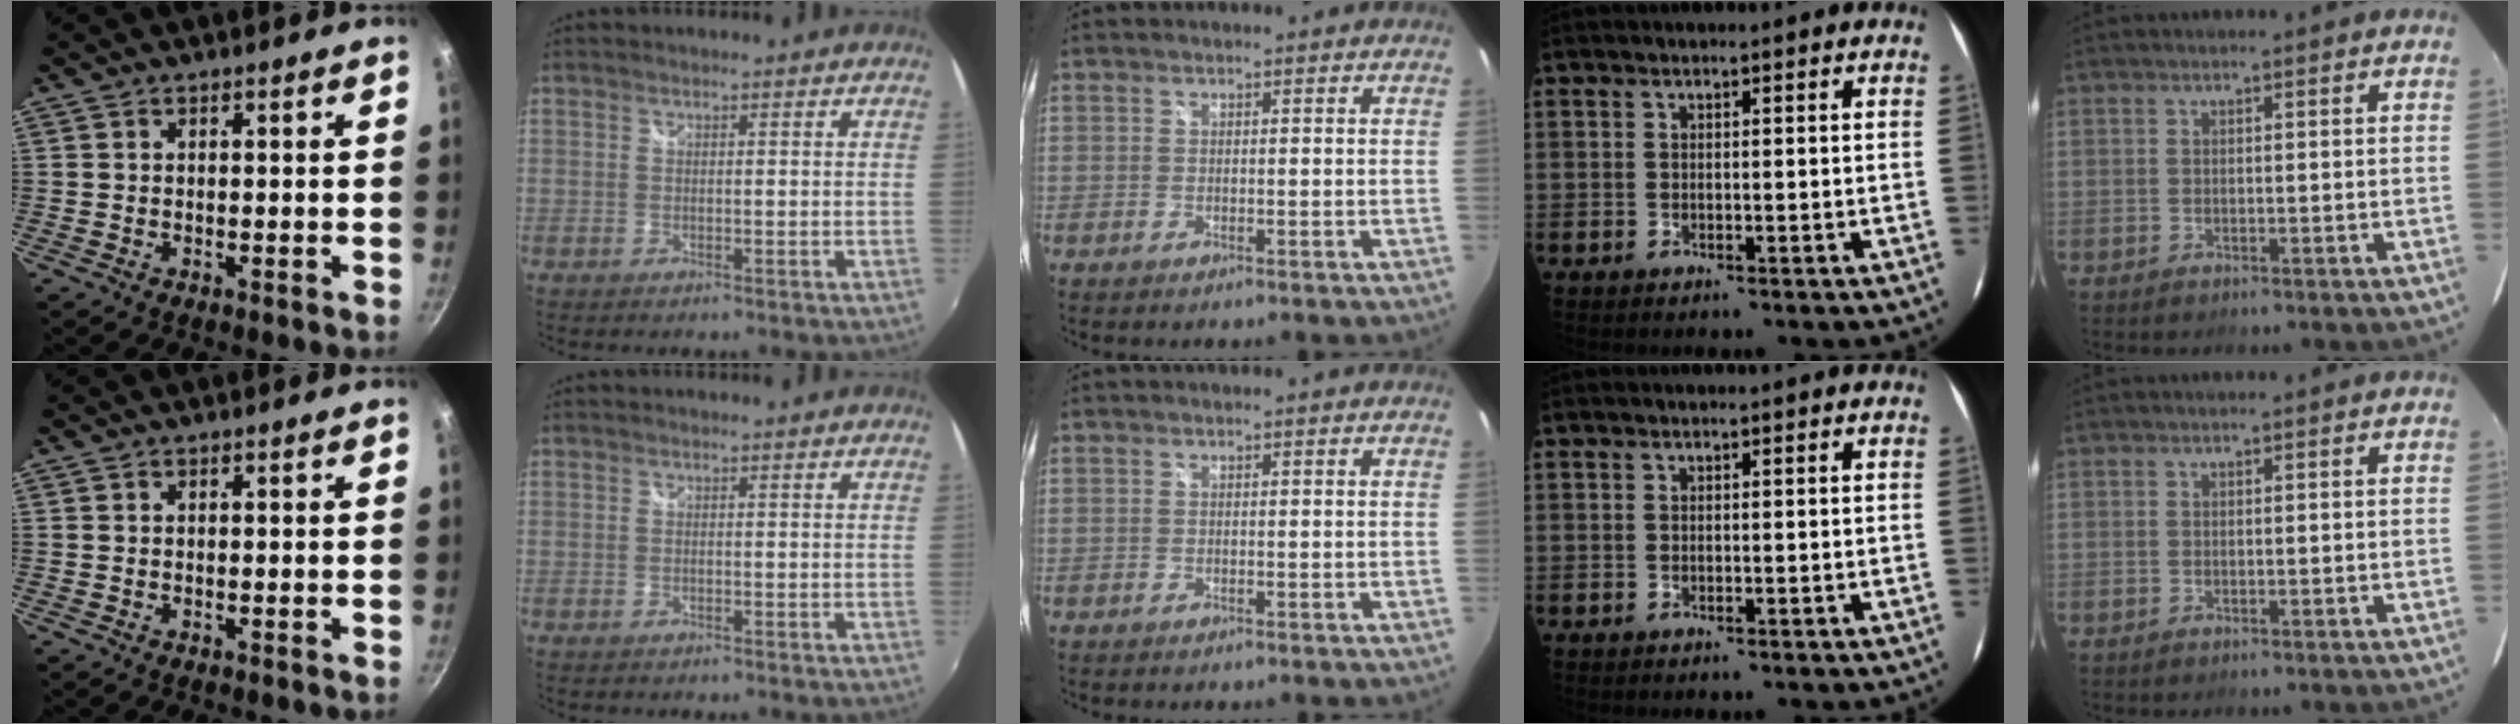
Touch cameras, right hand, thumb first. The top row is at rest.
{}